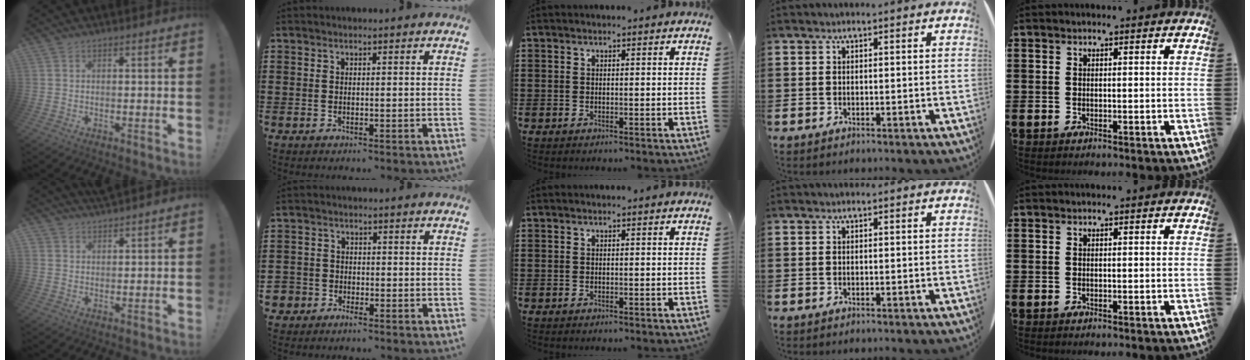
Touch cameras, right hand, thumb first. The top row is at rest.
{"thumb": {"total": 2.8, "force": [2.7, 0.5, -0.1], "torque": [0.010, -0.024, 0.050]}, "index": {"total": 2.4, "force": [-1.8, 1.5, 0.2], "torque": [-0.021, -0.005, -0.042]}}